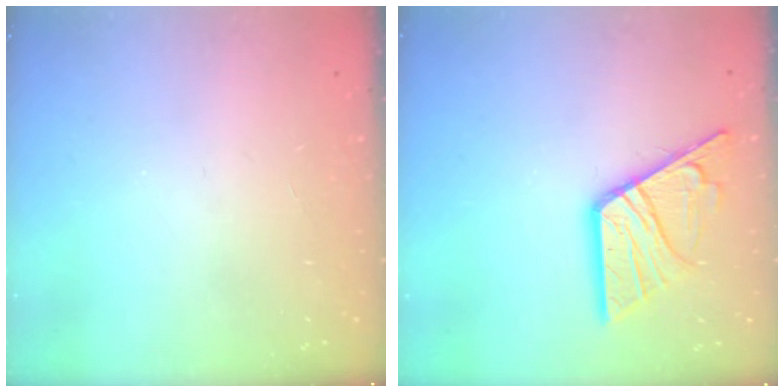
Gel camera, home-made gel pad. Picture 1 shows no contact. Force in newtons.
{"total": 13.2, "press": 13.1, "slide": 1.4}